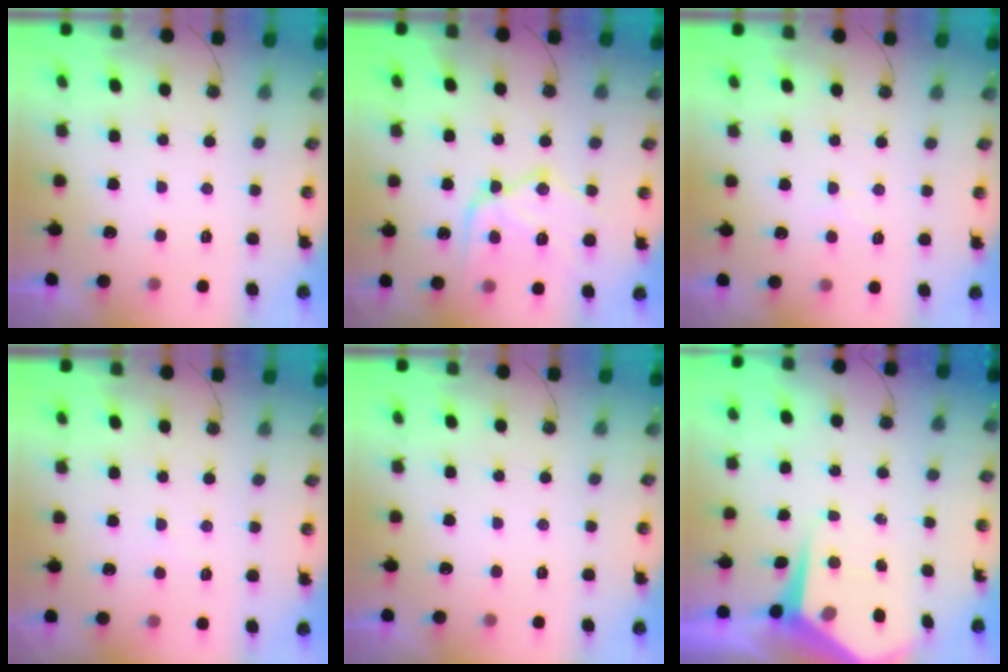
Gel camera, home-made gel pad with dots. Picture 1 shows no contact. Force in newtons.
{"total": 15.7, "press": 15.6, "slide": 1.2}
{"total": 6.5, "press": 6.4, "slide": 0.9}
{"total": 2.6, "press": 2.6, "slide": 0.4}
{"total": 0.0}
{"total": 7.3, "press": 7.3, "slide": 0.6}